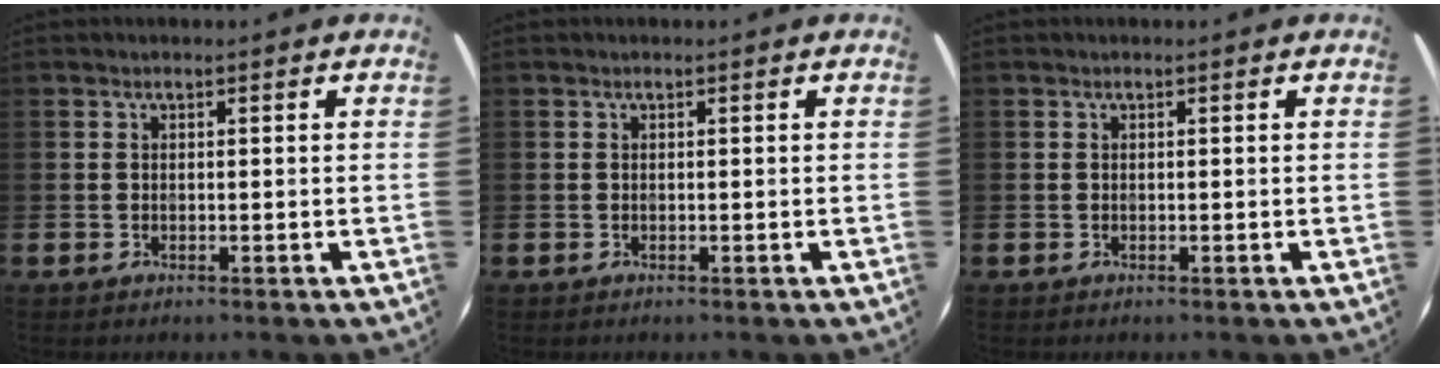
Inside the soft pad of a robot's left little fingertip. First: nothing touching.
{"total": 0.0}
{"total": 0.0}